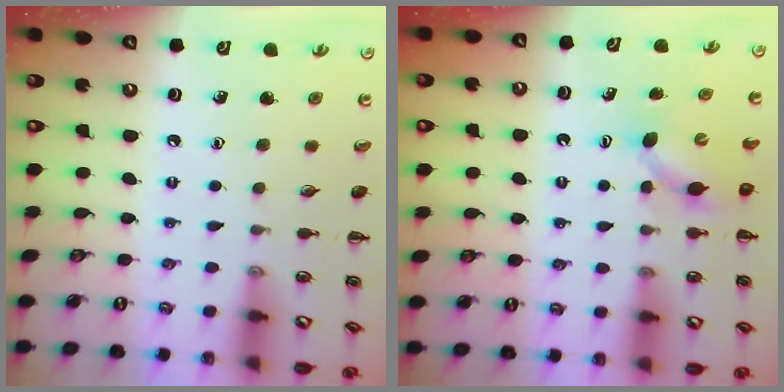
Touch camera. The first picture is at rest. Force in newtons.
{"total": 5.0, "press": 4.8, "slide": 1.3}